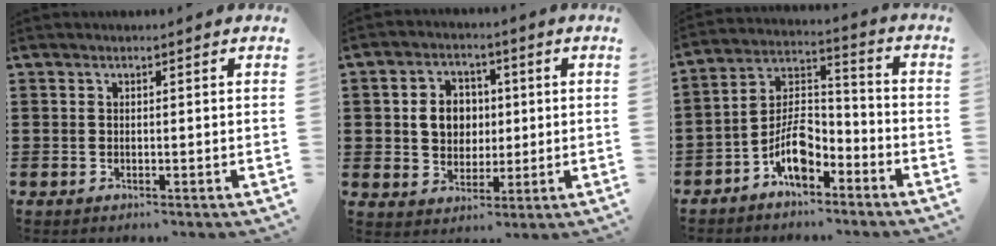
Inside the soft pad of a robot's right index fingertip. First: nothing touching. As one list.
[{"total": 6.4, "force": [0.6, 5.4, 3.3], "torque": [-0.075, 0.017, 0.006]}, {"total": 7.9, "force": [-5.1, 3.5, 4.9], "torque": [-0.100, 0.008, -0.097]}]